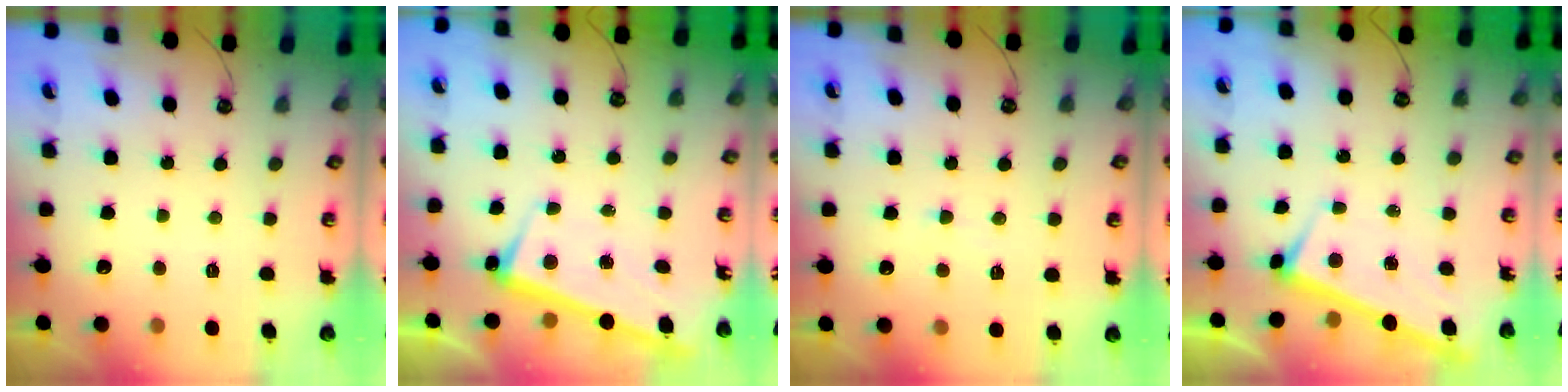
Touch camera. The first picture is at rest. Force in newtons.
{"total": 3.3, "press": 3.2, "slide": 0.8}
{"total": 3.9, "press": 3.8, "slide": 0.5}
{"total": 3.0, "press": 3.0, "slide": 0.1}